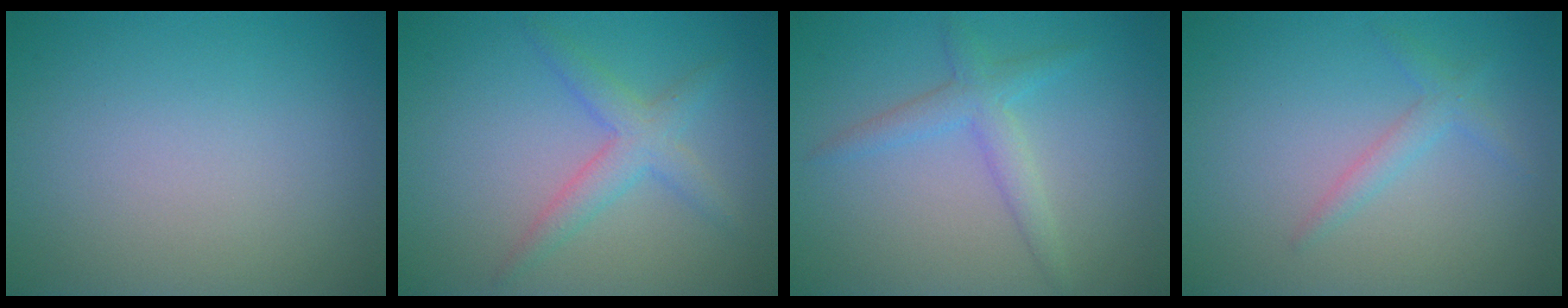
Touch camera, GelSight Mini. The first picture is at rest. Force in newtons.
{"total": 2.9, "press": 2.9, "slide": 0.1}
{"total": 2.5, "press": 2.5, "slide": 0.1}
{"total": 1.5, "press": 1.5, "slide": 0.1}